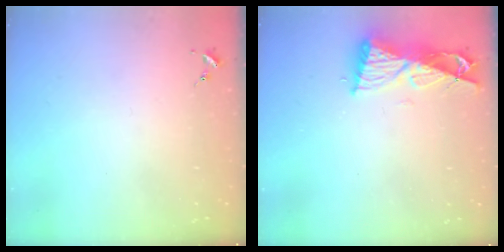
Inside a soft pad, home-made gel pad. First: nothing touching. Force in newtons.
{"total": 11.3, "press": 11.2, "slide": 0.8}